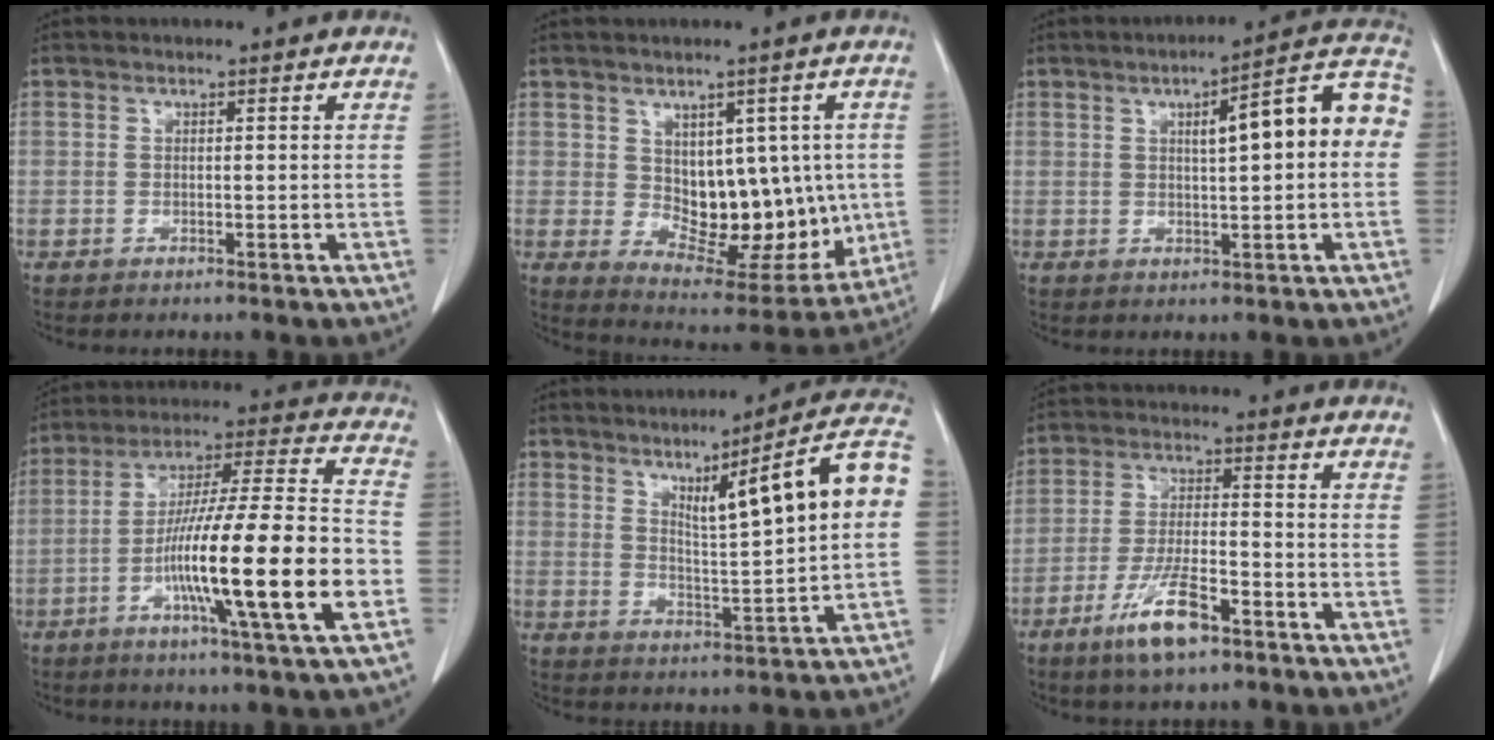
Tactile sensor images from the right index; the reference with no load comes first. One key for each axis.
{"total": 13.2, "fx": 0.3, "fy": 7.7, "fz": 10.8, "tx": -0.128, "ty": 0.010, "tz": 0.036}
{"total": 11.3, "fx": 1.5, "fy": 1.9, "fz": 11.1, "tx": -0.146, "ty": 0.036, "tz": 0.014}
{"total": 21.3, "fx": -6.5, "fy": 0.3, "fz": 20.3, "tx": -0.330, "ty": -0.010, "tz": -0.110}
{"total": 13.5, "fx": 3.4, "fy": 0.0, "fz": 13.1, "tx": -0.189, "ty": 0.011, "tz": 0.052}
{"total": 8.8, "fx": -5.3, "fy": 1.8, "fz": 6.8, "tx": -0.132, "ty": -0.013, "tz": -0.094}